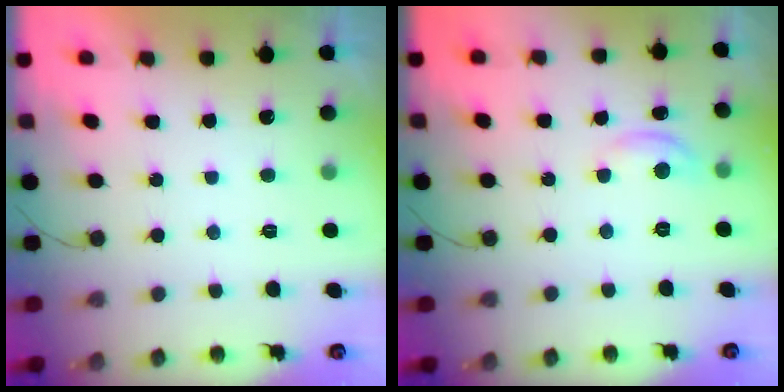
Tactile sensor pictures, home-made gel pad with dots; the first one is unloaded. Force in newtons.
{"total": 5.0, "press": 5.0, "slide": 0.2}